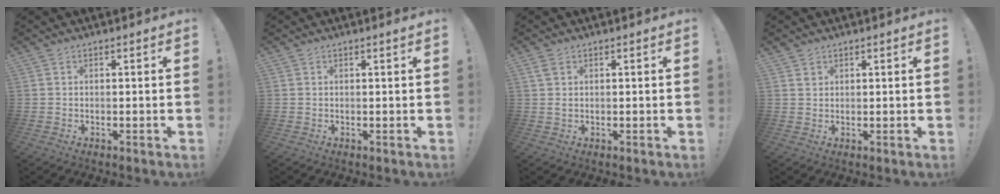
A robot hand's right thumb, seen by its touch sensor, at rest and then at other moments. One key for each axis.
{"total": 0.7, "fx": 0.5, "fy": -0.1, "fz": 0.5, "tx": -0.009, "ty": 0.000, "tz": 0.008}
{"total": 2.0, "fx": 0.9, "fy": 1.0, "fz": 1.5, "tx": -0.027, "ty": 0.000, "tz": 0.015}
{"total": 1.9, "fx": 1.3, "fy": 1.4, "fz": 0.2, "tx": 0.005, "ty": -0.008, "tz": 0.023}